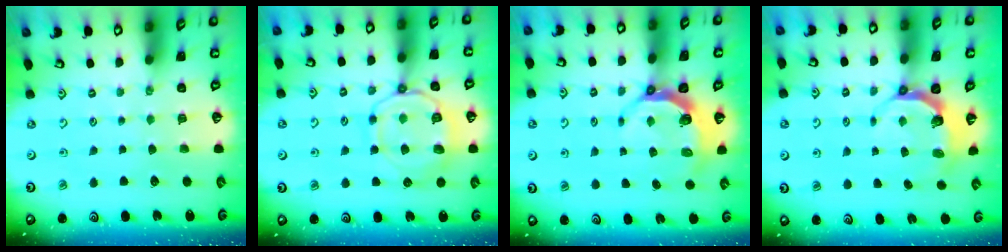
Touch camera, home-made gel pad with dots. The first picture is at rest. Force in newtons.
{"total": 12.3, "press": 12.2, "slide": 1.3}
{"total": 4.9, "press": 3.8, "slide": 3.1}
{"total": 5.6, "press": 4.5, "slide": 3.3}